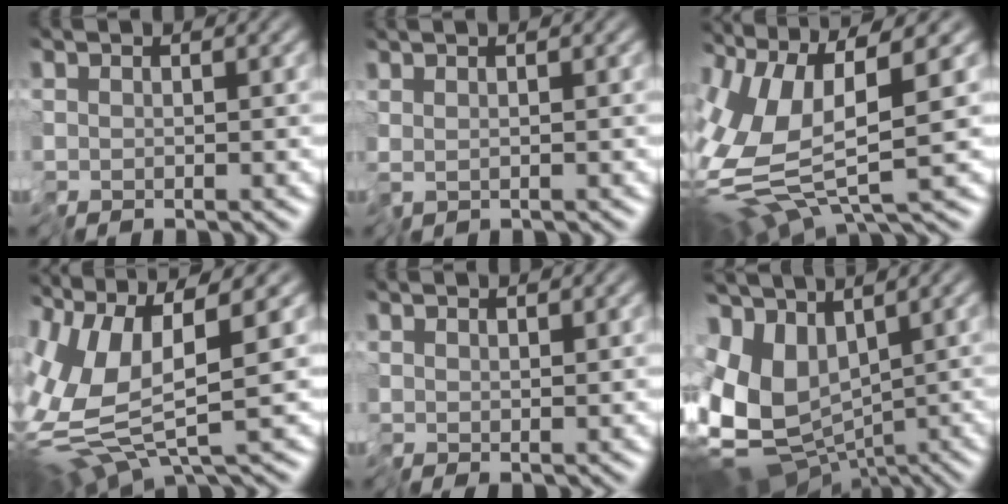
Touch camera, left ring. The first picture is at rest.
{"total": 0.8, "force": [0.6, -0.5, 0.3], "torque": [-0.005, -0.002, 0.016]}
{"total": 9.8, "force": [0.6, 2.2, 9.6], "torque": [-0.219, -0.009, 0.019]}
{"total": 9.4, "force": [1.5, 2.1, 9.1], "torque": [-0.211, -0.004, 0.036]}
{"total": 0.6, "force": [0.5, 0.1, 0.4], "torque": [-0.011, -0.001, 0.010]}
{"total": 10.0, "force": [-0.3, 6.3, 7.8], "torque": [-0.188, -0.009, 0.014]}